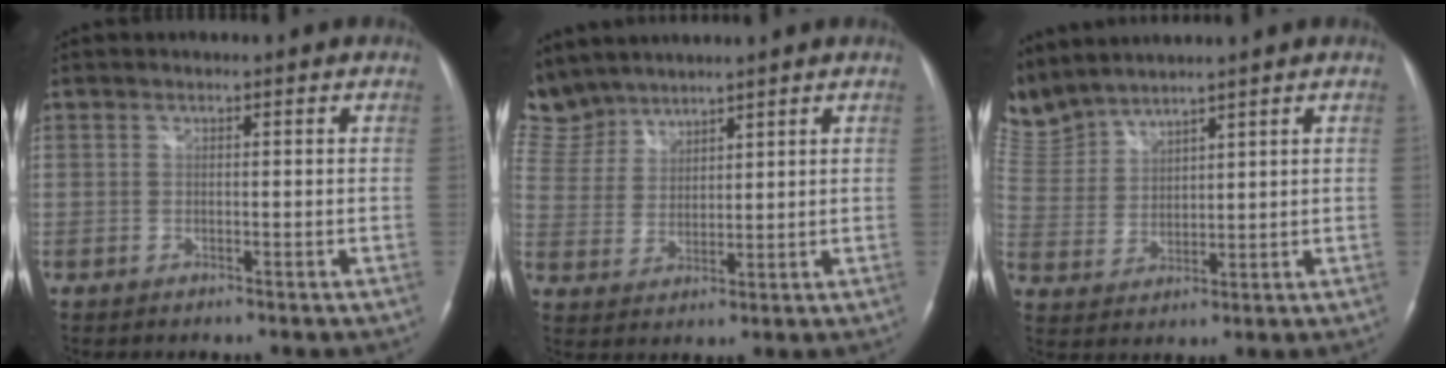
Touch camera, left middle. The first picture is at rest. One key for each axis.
{"total": 9.3, "fx": 8.6, "fy": 3.6, "fz": 0.6, "tx": -0.035, "ty": 0.015, "tz": 0.190}
{"total": 8.1, "fx": 8.0, "fy": 0.8, "fz": 0.7, "tx": -0.044, "ty": 0.015, "tz": 0.182}